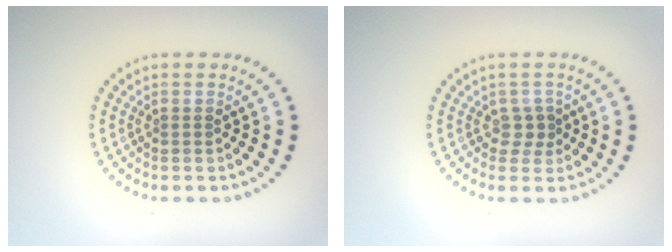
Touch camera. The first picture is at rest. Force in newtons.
{"total": 1.4, "press": 1.2, "slide": 0.9}